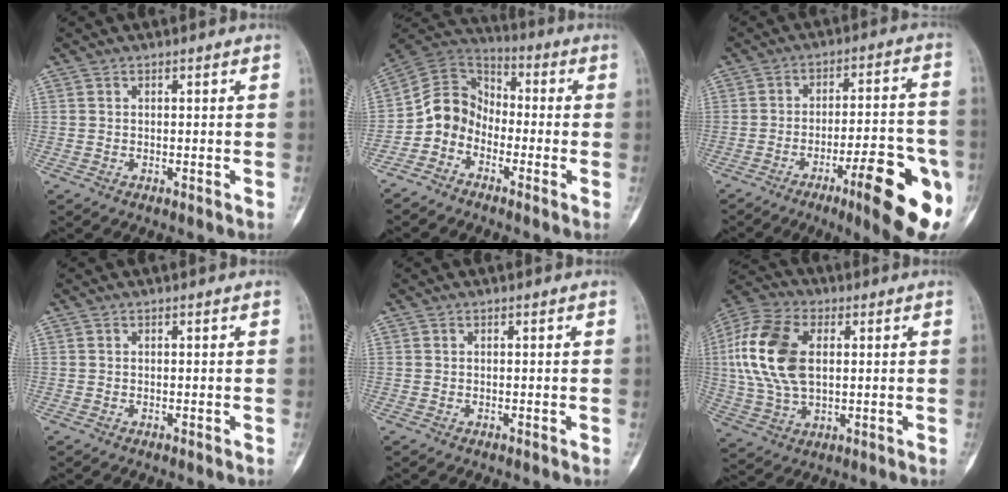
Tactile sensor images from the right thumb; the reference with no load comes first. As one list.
[{"total": 9.2, "force": [-3.8, 7.6, 3.6], "torque": [-0.049, 0.064, -0.091]}, {"total": 17.7, "force": [-7.5, 3.9, 15.6], "torque": [-0.182, 0.025, -0.099]}, {"total": 0.0}, {"total": 0.0}, {"total": 16.5, "force": [2.5, 10.1, 12.9], "torque": [-0.271, 0.009, 0.045]}]